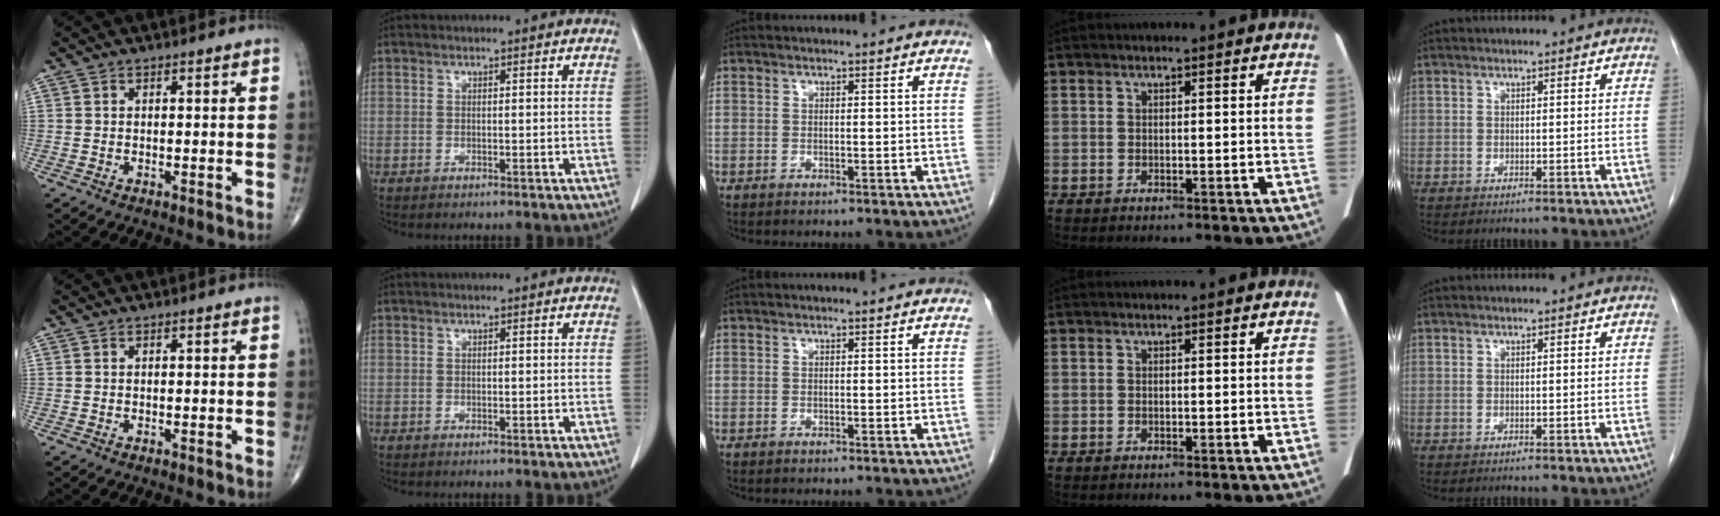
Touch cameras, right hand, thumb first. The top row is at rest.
{}